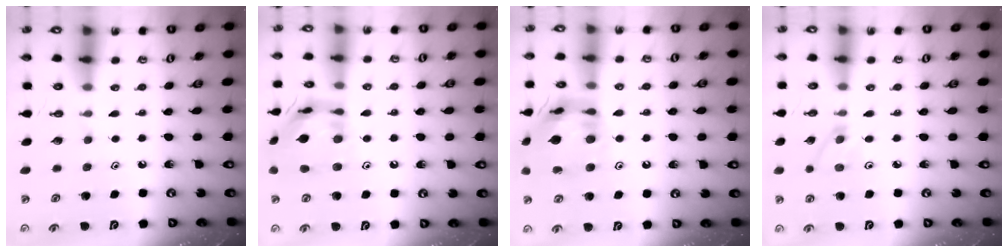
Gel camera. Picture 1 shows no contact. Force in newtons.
{"total": 15.9, "press": 15.8, "slide": 1.4}
{"total": 17.1, "press": 17.0, "slide": 1.6}
{"total": 3.0, "press": 3.0, "slide": 0.4}